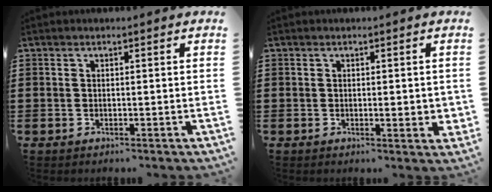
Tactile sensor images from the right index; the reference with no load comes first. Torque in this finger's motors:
{"motor_torque": [1.11, 0.25, 0.17, 0.02]}